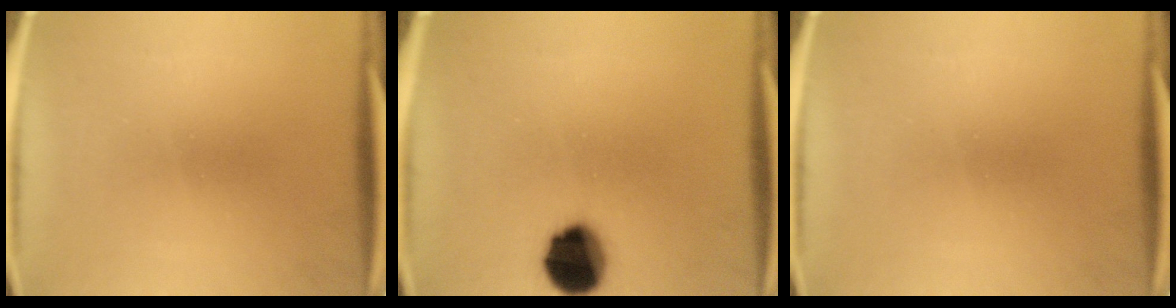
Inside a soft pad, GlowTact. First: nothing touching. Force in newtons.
{"total": 12.1}
{"total": 0.0}